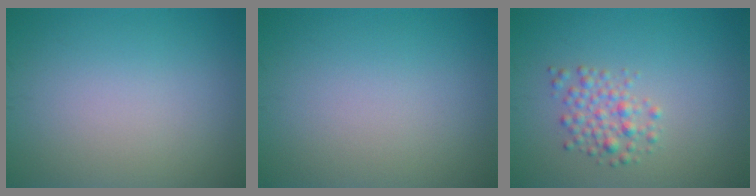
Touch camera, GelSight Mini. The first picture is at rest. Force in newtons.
{"total": 0.0}
{"total": 2.3, "press": 2.3, "slide": 0.1}